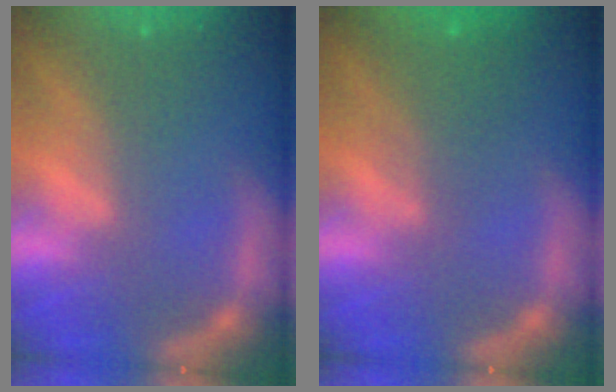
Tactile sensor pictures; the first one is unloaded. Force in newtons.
{"total": 3.0}